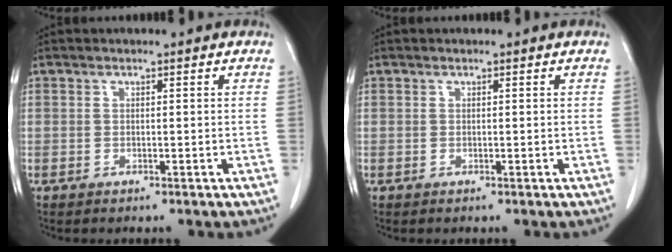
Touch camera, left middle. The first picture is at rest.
{"total": 0.0}